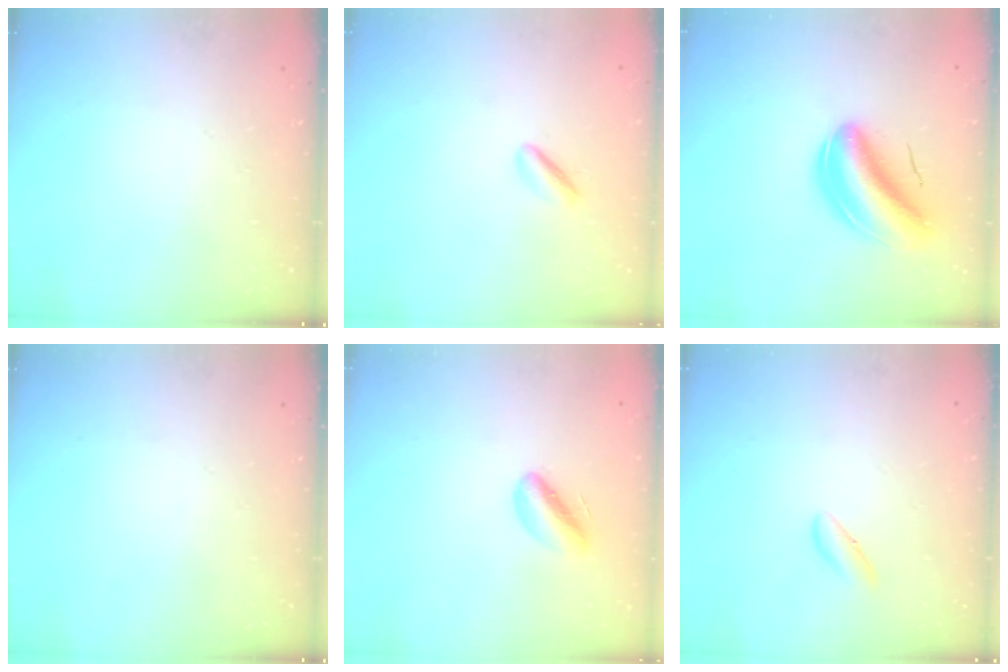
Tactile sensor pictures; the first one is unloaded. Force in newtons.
{"total": 2.4, "press": 2.3, "slide": 0.8}
{"total": 9.2, "press": 8.8, "slide": 2.9}
{"total": 0.0}
{"total": 6.1, "press": 5.9, "slide": 1.8}
{"total": 2.8, "press": 2.7, "slide": 0.8}